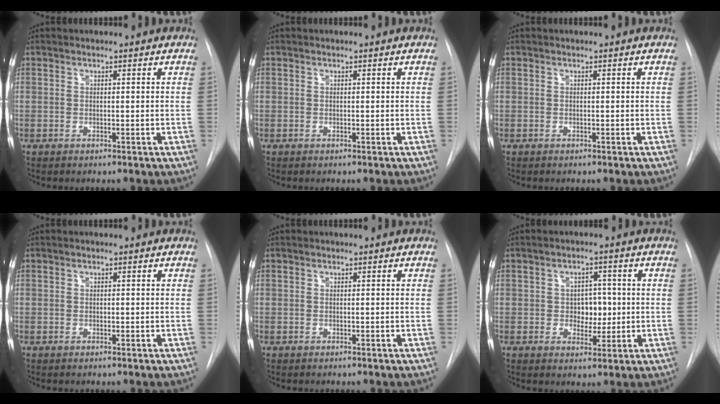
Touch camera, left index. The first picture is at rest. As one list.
[{"total": 0.0}, {"total": 0.0}, {"total": 0.0}, {"total": 0.0}, {"total": 4.4, "force": [0.1, 3.1, 3.1], "torque": [-0.035, 0.008, 0.007]}]